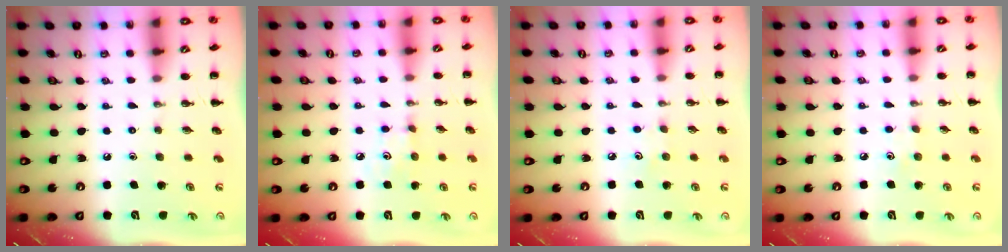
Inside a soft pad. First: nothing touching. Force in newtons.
{"total": 4.8, "press": 4.6, "slide": 1.2}
{"total": 3.0, "press": 2.9, "slide": 0.8}
{"total": 4.5, "press": 4.3, "slide": 1.4}